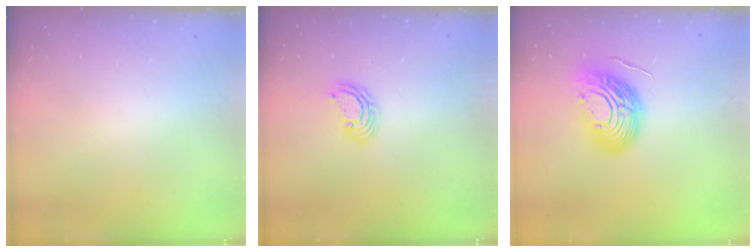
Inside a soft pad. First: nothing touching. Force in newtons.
{"total": 4.4, "press": 4.4, "slide": 0.0}
{"total": 14.0, "press": 13.8, "slide": 2.2}